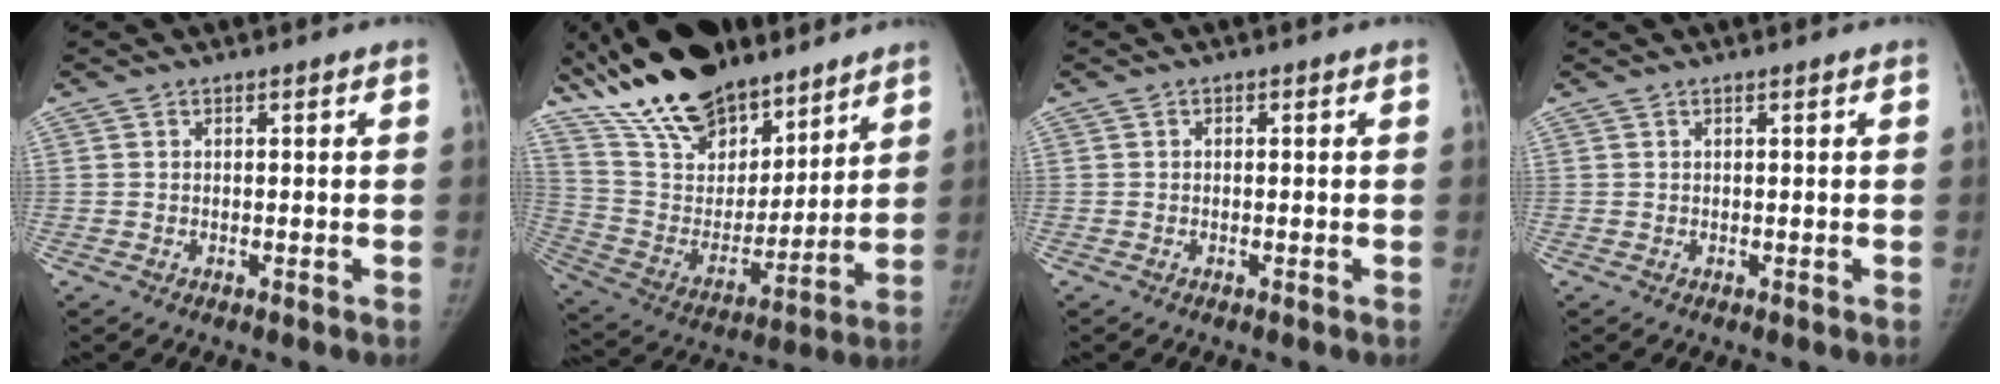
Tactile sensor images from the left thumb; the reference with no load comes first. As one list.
[{"total": 25.6, "force": [20.2, 10.9, 11.4], "torque": [-0.183, -0.070, 0.357]}, {"total": 0.0}, {"total": 0.0}]